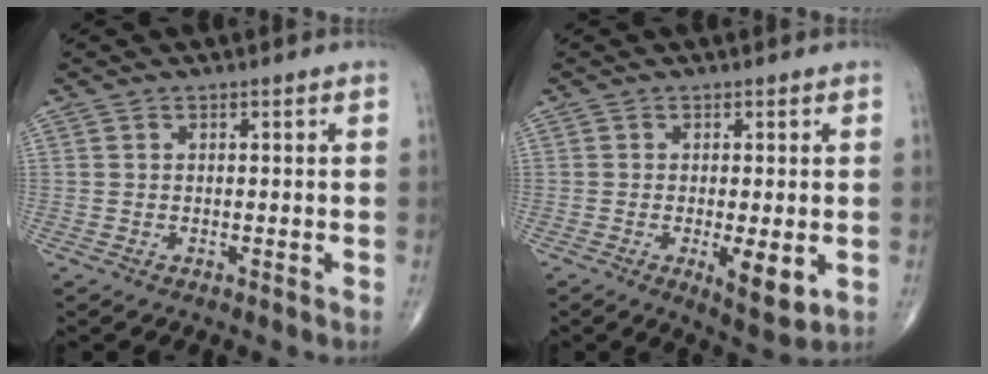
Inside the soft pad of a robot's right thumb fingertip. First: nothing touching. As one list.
[{"total": 6.3, "force": [-1.4, 2.0, 5.8], "torque": [-0.092, -0.019, -0.019]}]